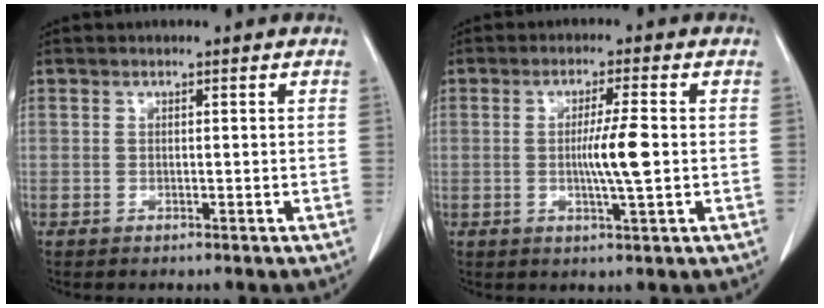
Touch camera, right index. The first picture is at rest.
{"total": 5.5, "force": [-0.4, -0.3, 5.5], "torque": [-0.097, -0.006, -0.008]}